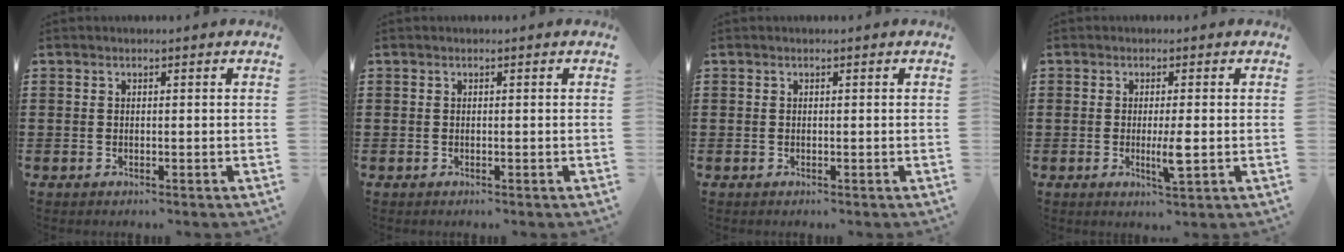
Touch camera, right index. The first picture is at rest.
{"total": 0.0}
{"total": 0.0}
{"total": 4.1, "force": [-0.7, 0.4, 4.0], "torque": [-0.075, -0.007, -0.017]}